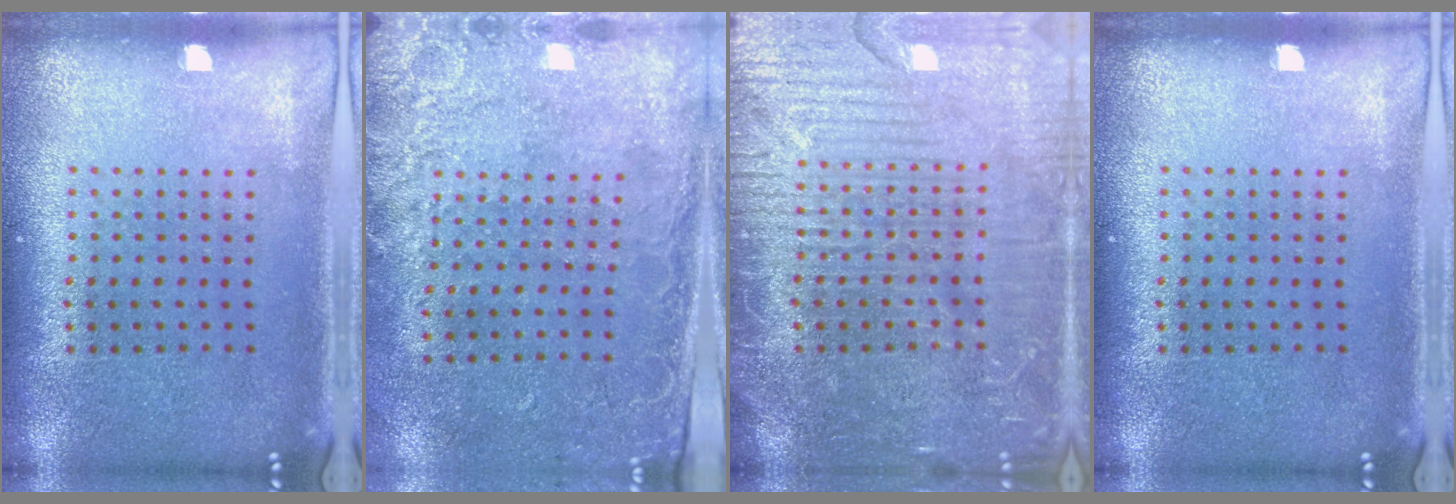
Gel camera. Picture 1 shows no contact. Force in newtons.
{"total": 2.6, "press": 2.1, "slide": 1.5}
{"total": 4.9, "press": 4.8, "slide": 0.6}
{"total": 0.0}